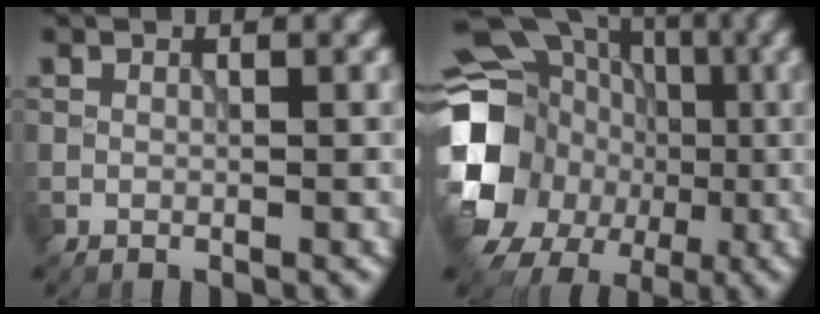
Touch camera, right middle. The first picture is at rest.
{"total": 17.7, "force": [-3.8, 15.6, 7.6], "torque": [-0.137, -0.012, -0.094]}